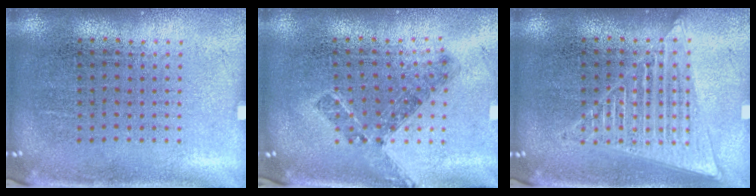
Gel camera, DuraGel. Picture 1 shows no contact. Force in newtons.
{"total": 0.7, "press": 0.7, "slide": 0.2}
{"total": 2.7, "press": 2.7, "slide": 0.4}